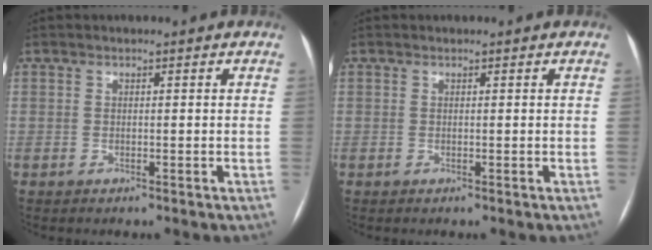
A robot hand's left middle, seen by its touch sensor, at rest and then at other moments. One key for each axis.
{"total": 0.0}